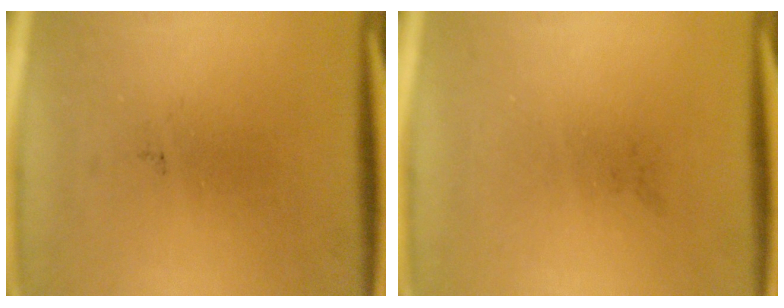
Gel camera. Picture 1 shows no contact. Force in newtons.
{"total": 0.0}